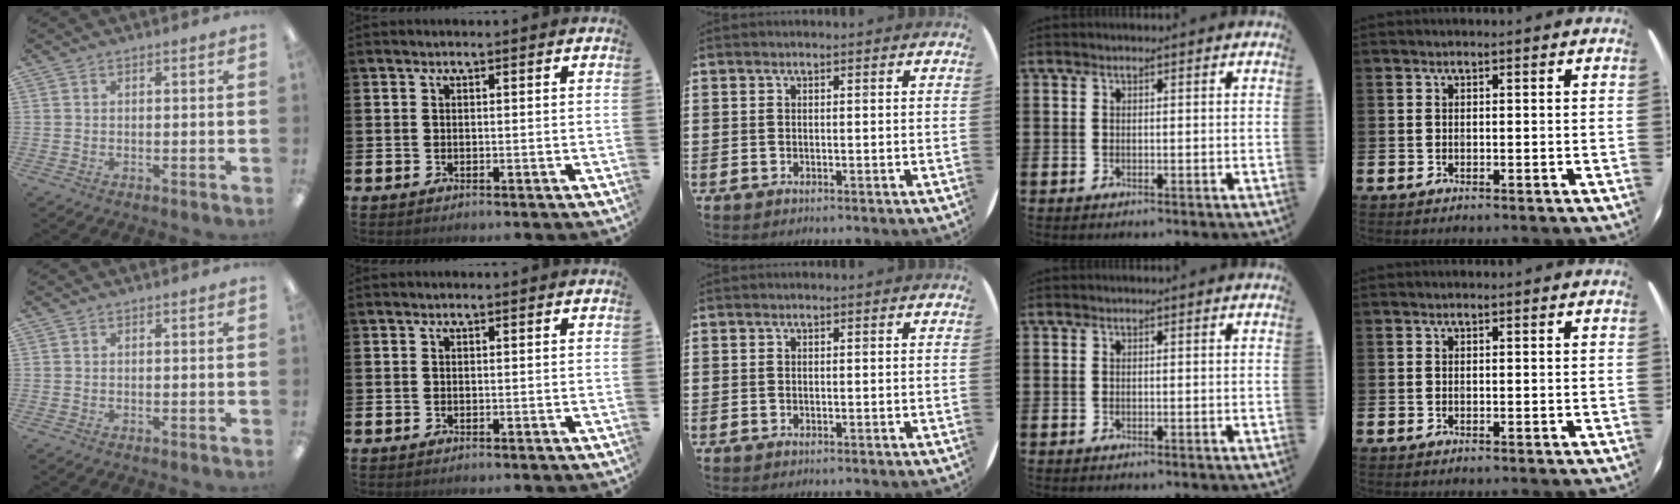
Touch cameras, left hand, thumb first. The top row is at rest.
{}